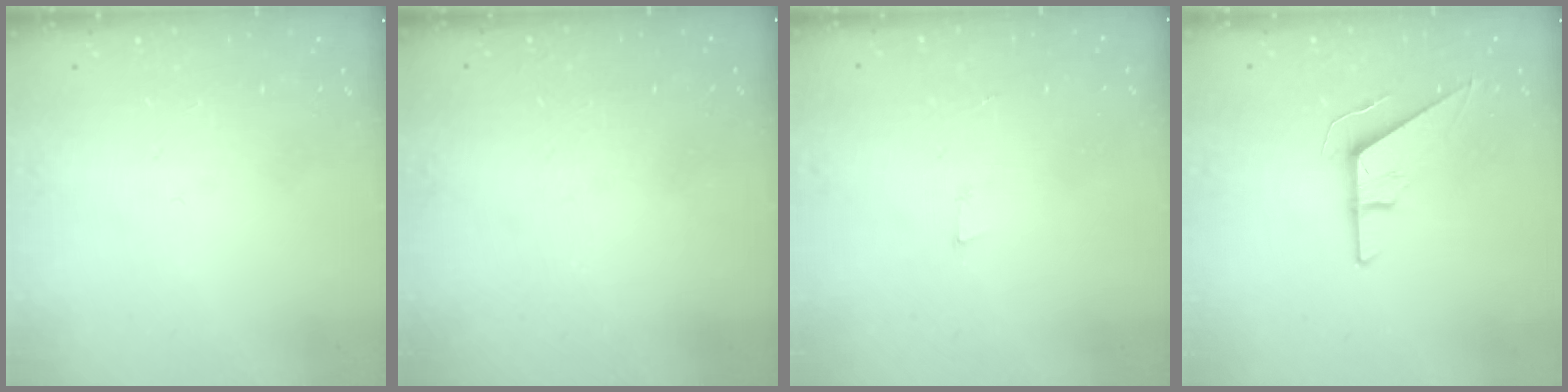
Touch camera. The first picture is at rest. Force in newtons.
{"total": 1.6, "press": 1.6, "slide": 0.0}
{"total": 3.4, "press": 2.2, "slide": 2.6}
{"total": 9.2, "press": 9.1, "slide": 0.9}